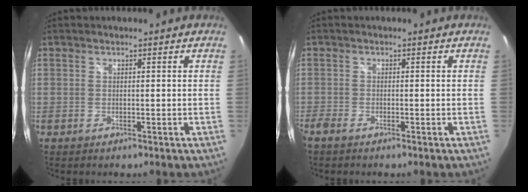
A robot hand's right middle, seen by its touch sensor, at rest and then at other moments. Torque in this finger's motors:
{"motor_torque": [1.05, -0.83, 0.21, 0.09]}